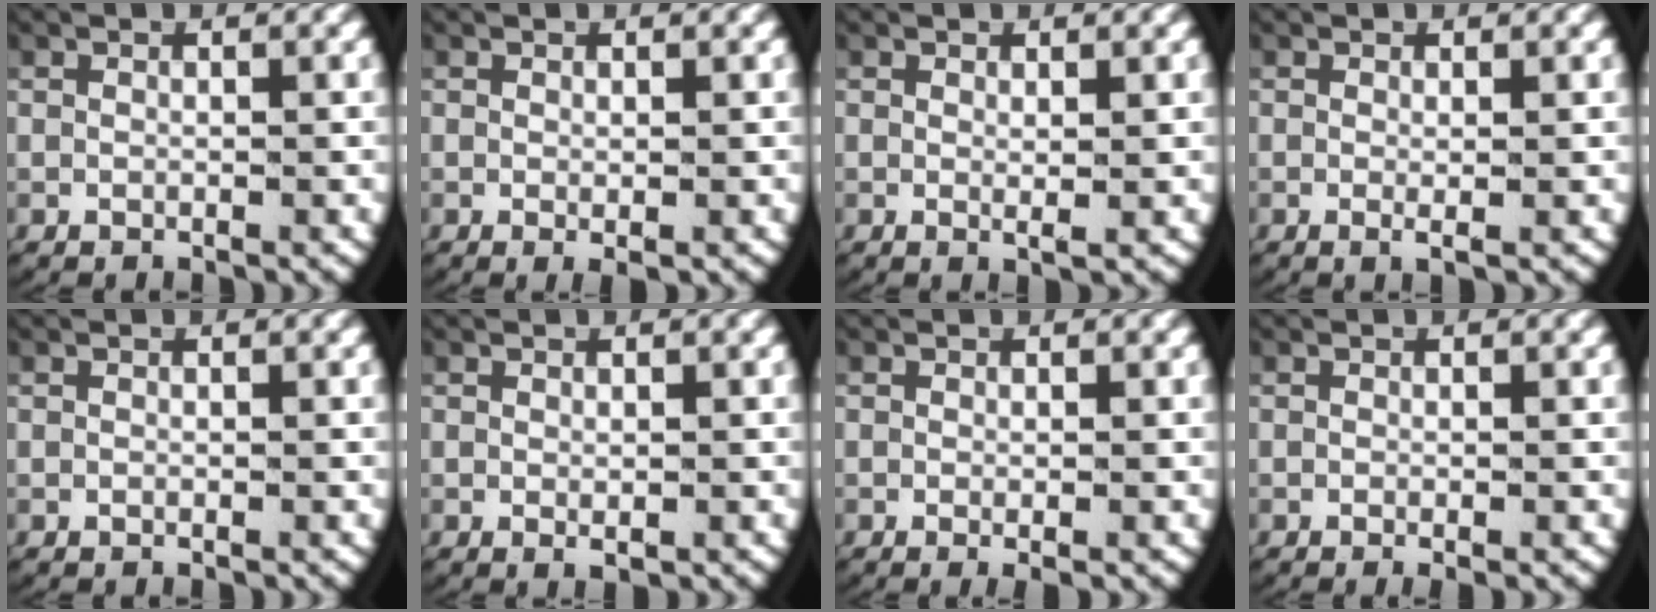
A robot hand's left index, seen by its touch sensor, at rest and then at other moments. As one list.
[{"total": 0.9, "force": [-0.3, 0.2, 0.8], "torque": [-0.016, -0.007, -0.001]}, {"total": 0.8, "force": [0.4, 0.0, 0.7], "torque": [-0.016, -0.011, 0.009]}, {"total": 0.9, "force": [-0.1, 0.1, 0.9], "torque": [-0.023, -0.008, -0.001]}, {"total": 0.0}, {"total": 0.8, "force": [-0.2, 0.4, 0.7], "torque": [-0.016, -0.010, 0.002]}, {"total": 0.9, "force": [-0.5, 0.2, 0.7], "torque": [-0.013, -0.002, -0.008]}, {"total": 0.7, "force": [-0.5, 0.2, 0.5], "torque": [-0.006, 0.003, -0.011]}]